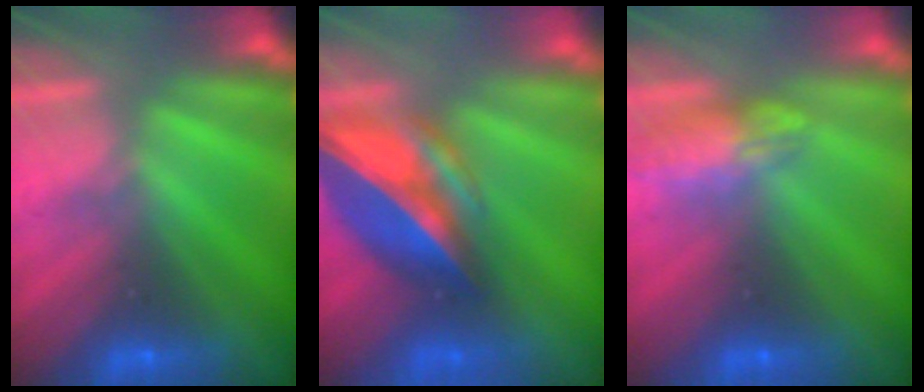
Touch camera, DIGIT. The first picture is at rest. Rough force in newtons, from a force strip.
{"total": 7.1}
{"total": 2.4}